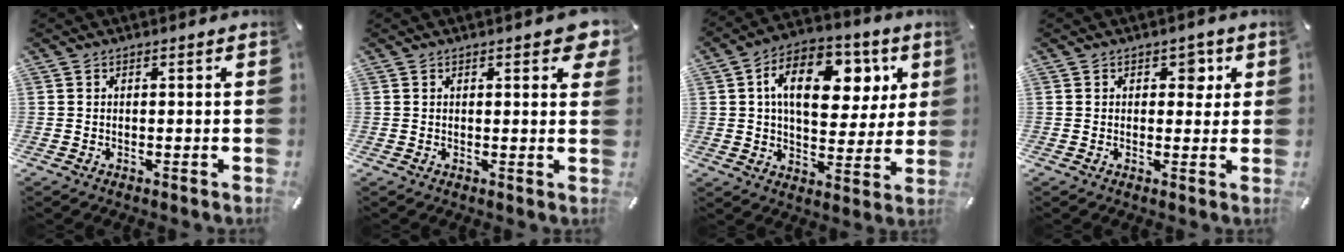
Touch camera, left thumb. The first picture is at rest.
{"total": 3.5, "force": [2.1, 1.4, 2.5], "torque": [-0.030, -0.008, 0.032]}
{"total": 16.2, "force": [5.5, 10.4, 11.2], "torque": [-0.171, -0.007, 0.097]}
{"total": 3.8, "force": [1.4, 2.7, 2.3], "torque": [-0.003, -0.012, 0.011]}